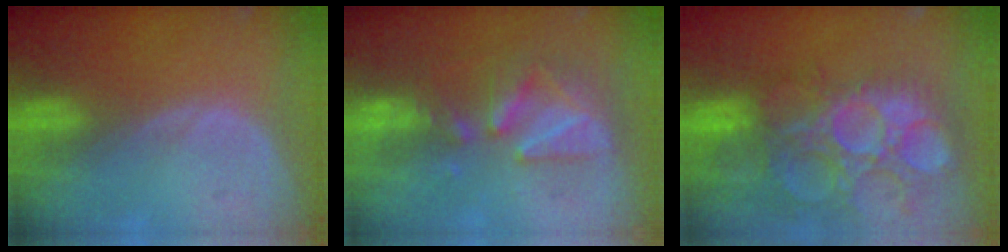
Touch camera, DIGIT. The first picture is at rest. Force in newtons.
{"total": 8.8, "press": 7.8, "slide": 4.1}
{"total": 14.9, "press": 12.8, "slide": 7.7}